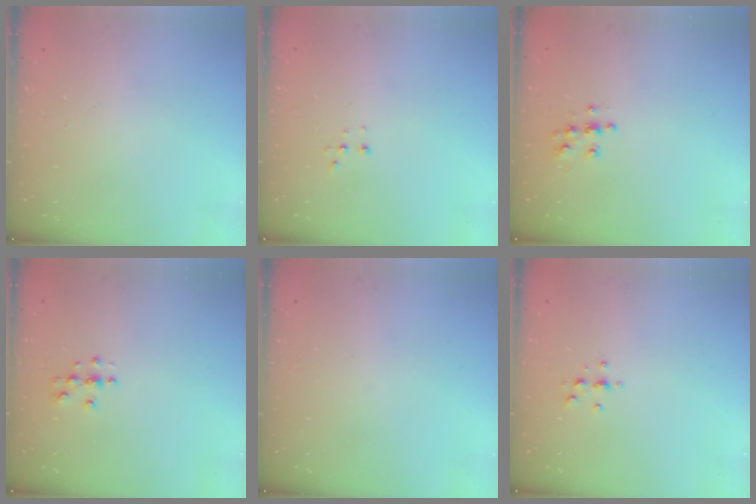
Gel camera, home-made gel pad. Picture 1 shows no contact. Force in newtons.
{"total": 2.2, "press": 2.2, "slide": 0.5}
{"total": 6.6, "press": 6.6, "slide": 0.3}
{"total": 3.7, "press": 3.7, "slide": 0.5}
{"total": 0.0}
{"total": 3.1, "press": 3.1, "slide": 0.5}